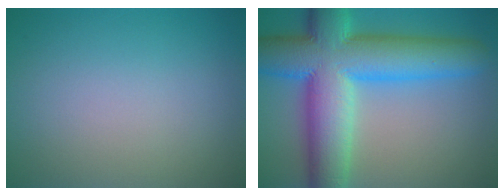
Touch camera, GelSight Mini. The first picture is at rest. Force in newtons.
{"total": 13.6, "press": 13.6, "slide": 0.3}